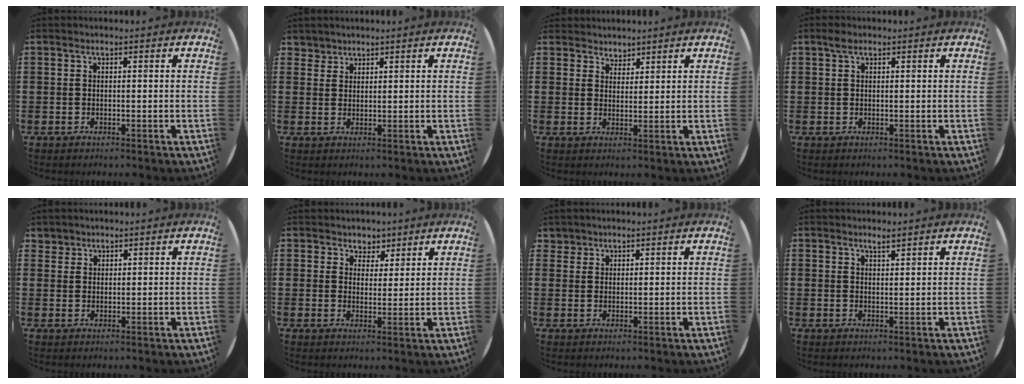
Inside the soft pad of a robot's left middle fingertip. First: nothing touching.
{"total": 1.9, "force": [1.7, 0.9, -0.2], "torque": [0.000, 0.003, 0.034]}
{"total": 2.5, "force": [2.3, 0.9, -0.3], "torque": [0.002, 0.000, 0.045]}
{"total": 1.7, "force": [1.2, 0.9, 0.9], "torque": [-0.013, 0.001, 0.020]}
{"total": 2.0, "force": [1.7, 0.9, -0.1], "torque": [0.000, 0.004, 0.035]}
{"total": 3.3, "force": [2.8, 1.9, -0.2], "torque": [-0.006, 0.001, 0.052]}
{"total": 1.7, "force": [1.5, 0.8, -0.1], "torque": [-0.001, 0.004, 0.031]}
{"total": 1.6, "force": [1.6, 0.0, 0.4], "torque": [-0.007, 0.001, 0.029]}